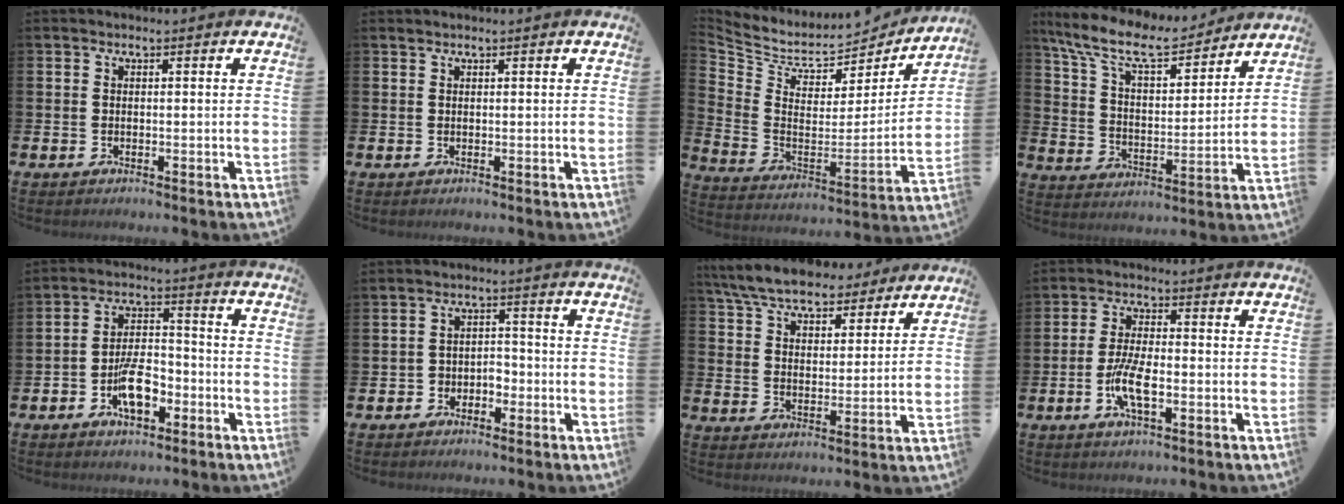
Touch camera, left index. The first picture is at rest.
{"total": 0.5, "force": [0.5, 0.0, 0.0], "torque": [0.003, 0.000, 0.009]}
{"total": 7.3, "force": [6.6, 2.8, 1.2], "torque": [-0.067, -0.060, 0.112]}
{"total": 10.4, "force": [9.2, 2.8, 3.9], "torque": [-0.113, -0.057, 0.161]}
{"total": 7.1, "force": [-3.1, 3.6, 5.3], "torque": [-0.104, 0.016, -0.058]}
{"total": 2.7, "force": [-1.9, 1.8, 0.6], "torque": [-0.022, 0.008, -0.042]}
{"total": 7.3, "force": [6.8, 2.0, 1.8], "torque": [-0.069, -0.033, 0.121]}
{"total": 5.6, "force": [-1.7, 1.9, 5.0], "torque": [-0.094, -0.001, -0.033]}